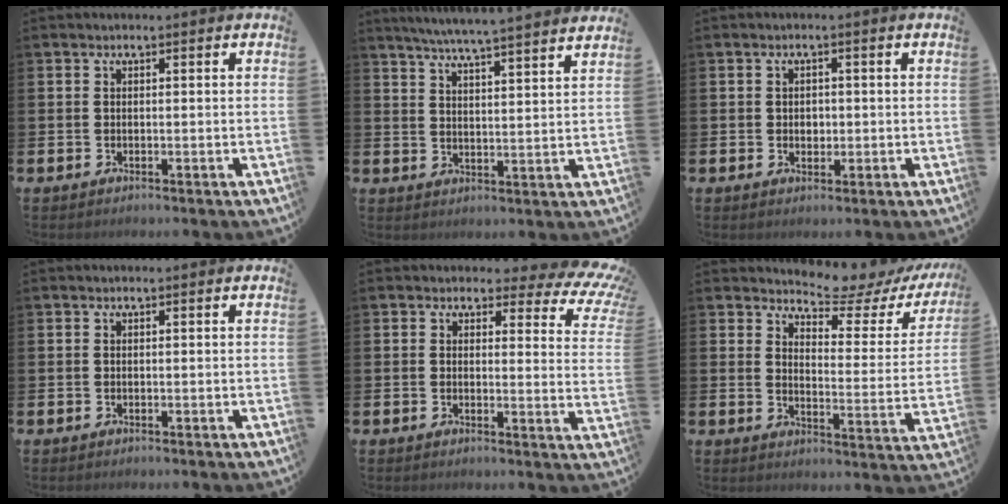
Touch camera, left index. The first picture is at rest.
{"total": 6.0, "force": [5.7, -0.8, 1.6], "torque": [-0.040, -0.041, 0.096]}
{"total": 1.5, "force": [0.2, 1.3, 0.6], "torque": [0.002, 0.004, -0.003]}
{"total": 0.0}
{"total": 3.7, "force": [2.7, 1.9, 1.6], "torque": [-0.014, -0.034, 0.035]}
{"total": 6.1, "force": [5.8, 1.4, 1.2], "torque": [-0.031, -0.055, 0.094]}